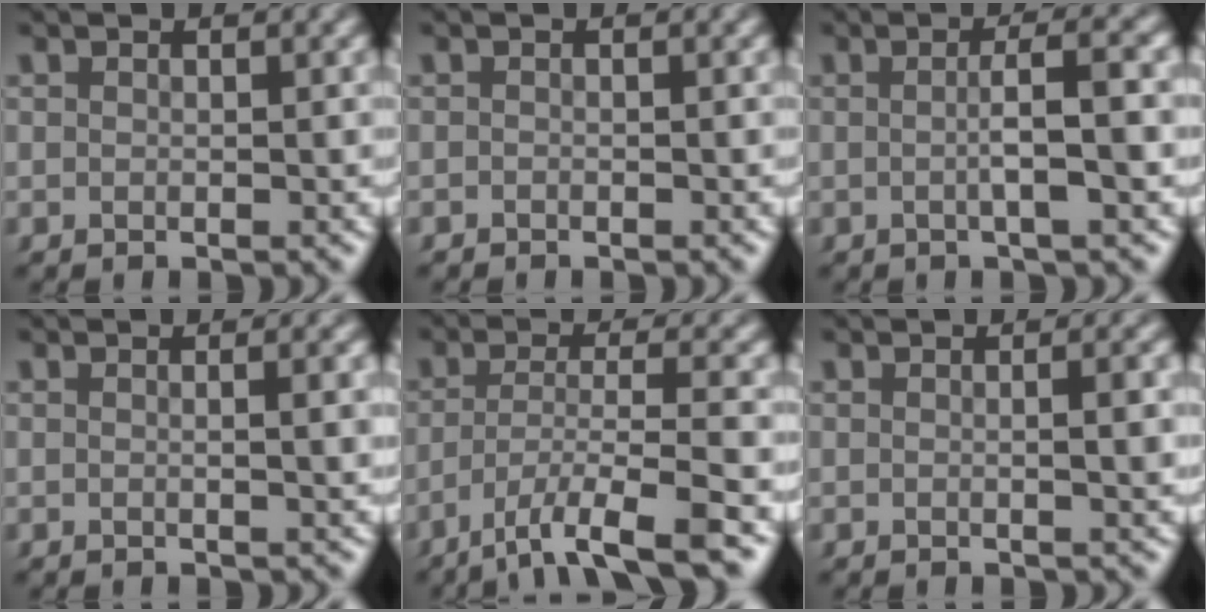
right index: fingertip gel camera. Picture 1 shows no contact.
{"total": 0.6, "force": [-0.5, 0.1, -0.3], "torque": [0.005, -0.004, -0.010]}
{"total": 2.6, "force": [-0.3, -0.3, 2.6], "torque": [-0.039, 0.003, -0.008]}
{"total": 1.2, "force": [0.2, 0.0, 1.2], "torque": [-0.012, 0.003, 0.001]}
{"total": 6.1, "force": [-3.8, 1.3, 4.6], "torque": [-0.082, -0.012, -0.055]}
{"total": 1.4, "force": [0.2, 0.0, 1.3], "torque": [-0.015, 0.003, 0.000]}